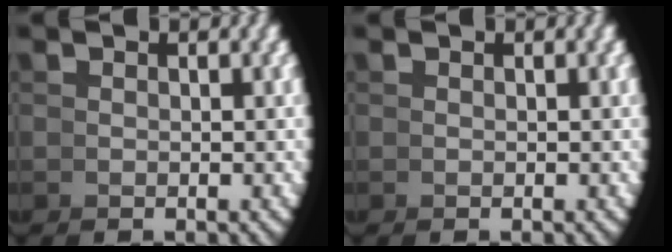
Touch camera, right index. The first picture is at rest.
{"total": 0.0}